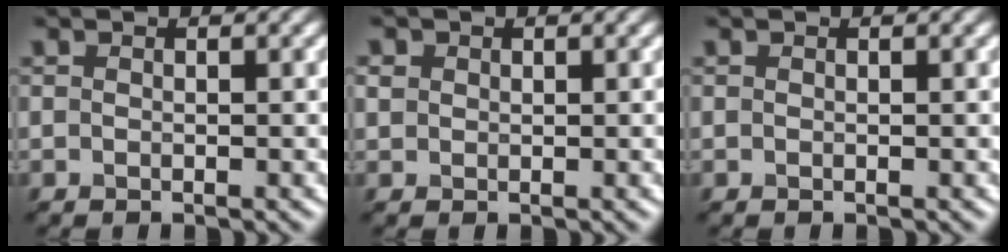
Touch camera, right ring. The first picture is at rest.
{"total": 0.8, "force": [0.0, -0.2, -0.8], "torque": [-0.002, 0.006, 0.021]}
{"total": 0.0}